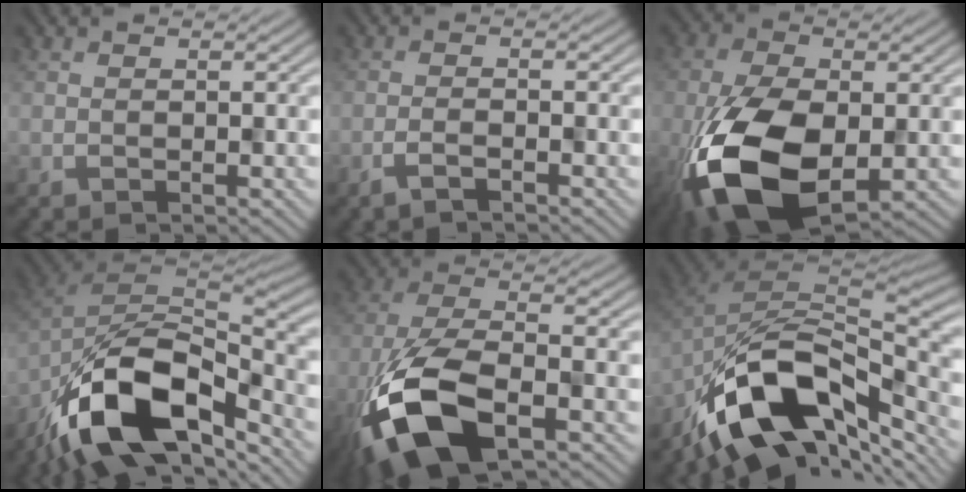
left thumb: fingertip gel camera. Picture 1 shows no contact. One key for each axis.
{"total": 2.0, "fx": -1.7, "fy": 0.3, "fz": 1.1, "tx": -0.011, "ty": 0.003, "tz": -0.035}
{"total": 13.5, "fx": -5.0, "fy": 7.1, "fz": 10.3, "tx": -0.227, "ty": -0.042, "tz": -0.078}
{"total": 16.3, "fx": -9.2, "fy": 8.3, "fz": 10.6, "tx": -0.204, "ty": -0.018, "tz": -0.167}
{"total": 12.7, "fx": -7.0, "fy": 5.1, "fz": 9.2, "tx": -0.199, "ty": -0.020, "tz": -0.139}
{"total": 14.7, "fx": -7.9, "fy": 8.0, "fz": 9.5, "tx": -0.171, "ty": 0.003, "tz": -0.144}